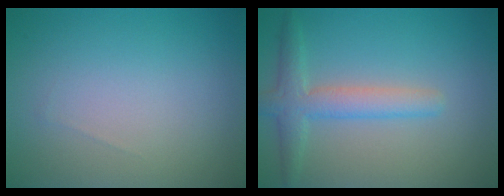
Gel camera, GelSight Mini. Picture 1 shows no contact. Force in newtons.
{"total": 3.4, "press": 3.4, "slide": 0.2}